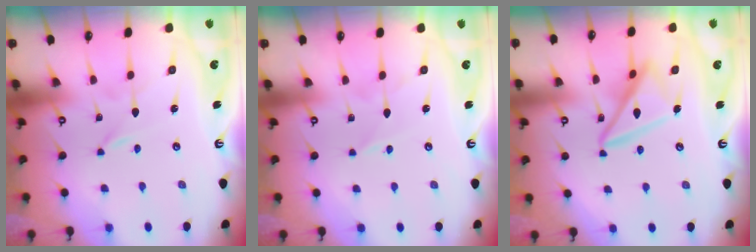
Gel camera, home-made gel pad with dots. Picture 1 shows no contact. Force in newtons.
{"total": 4.4, "press": 4.4, "slide": 0.5}
{"total": 14.4, "press": 14.4, "slide": 1.4}